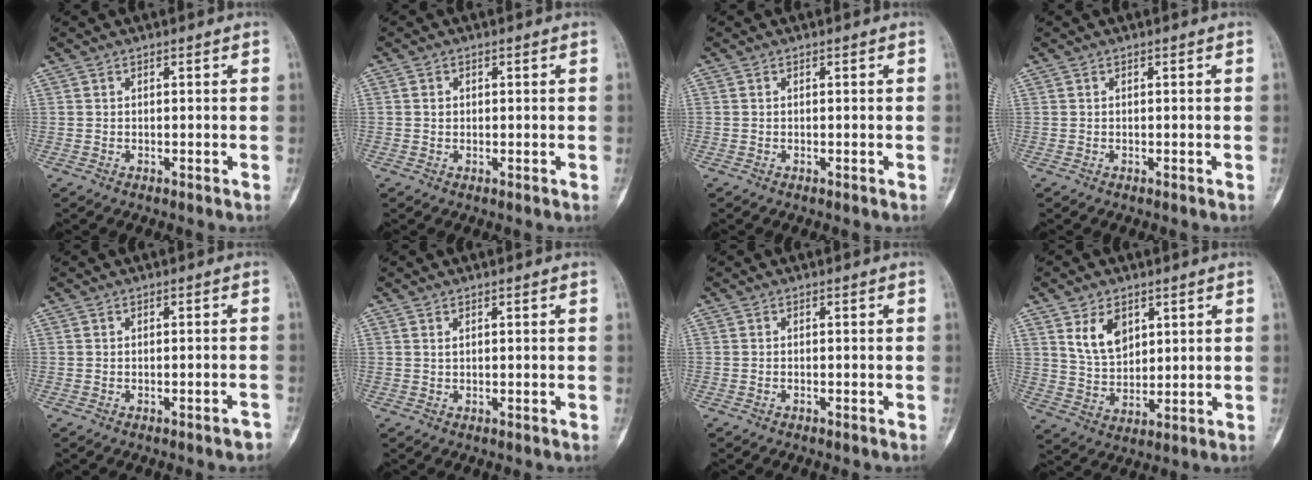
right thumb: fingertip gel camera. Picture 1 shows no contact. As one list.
[{"total": 1.3, "force": [0.2, 1.1, 0.5], "torque": [-0.007, 0.002, 0.005]}, {"total": 0.0}, {"total": 0.0}, {"total": 1.5, "force": [-1.2, 0.2, 0.9], "torque": [-0.012, 0.009, -0.014]}, {"total": 0.7, "force": [0.4, 0.4, 0.5], "torque": [-0.010, 0.003, 0.010]}, {"total": 0.0}, {"total": 8.1, "force": [3.8, 5.3, 4.9], "torque": [-0.067, -0.024, 0.081]}]